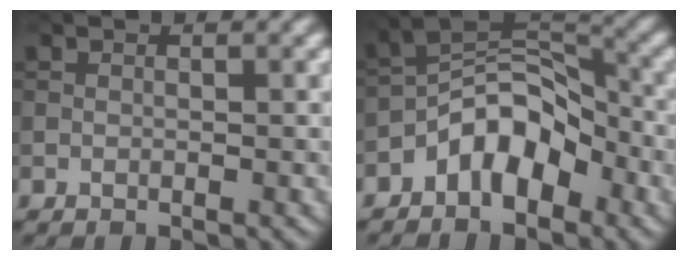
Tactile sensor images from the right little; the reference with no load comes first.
{"total": 5.8, "force": [-3.1, 3.3, 3.7], "torque": [-0.050, 0.016, -0.067]}